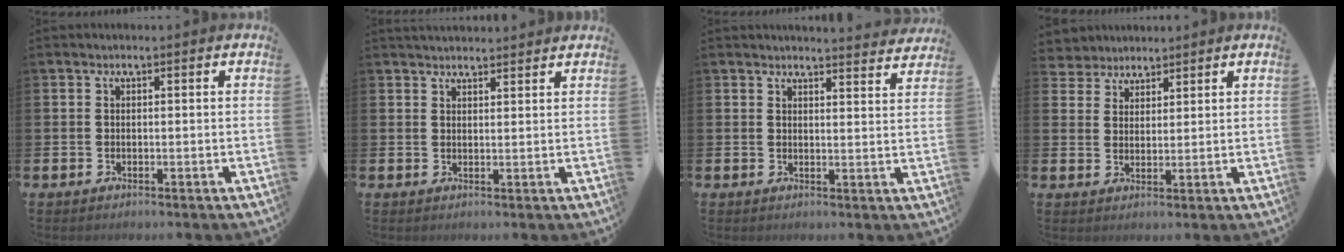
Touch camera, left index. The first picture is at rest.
{"total": 2.5, "force": [2.5, 0.4, 0.1], "torque": [-0.005, -0.009, 0.045]}
{"total": 3.4, "force": [3.4, -0.1, 0.0], "torque": [0.002, -0.027, 0.059]}
{"total": 3.7, "force": [3.4, 1.3, -0.9], "torque": [-0.007, -0.012, 0.063]}